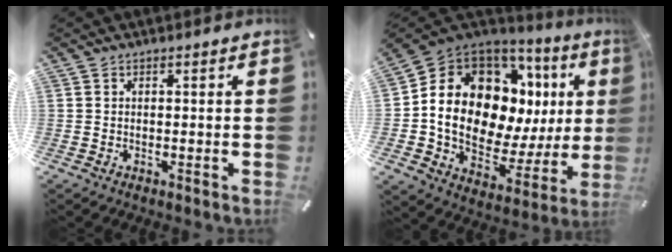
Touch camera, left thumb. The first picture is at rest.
{"total": 18.2, "force": [4.3, 13.2, 11.8], "torque": [-0.200, -0.047, 0.084]}